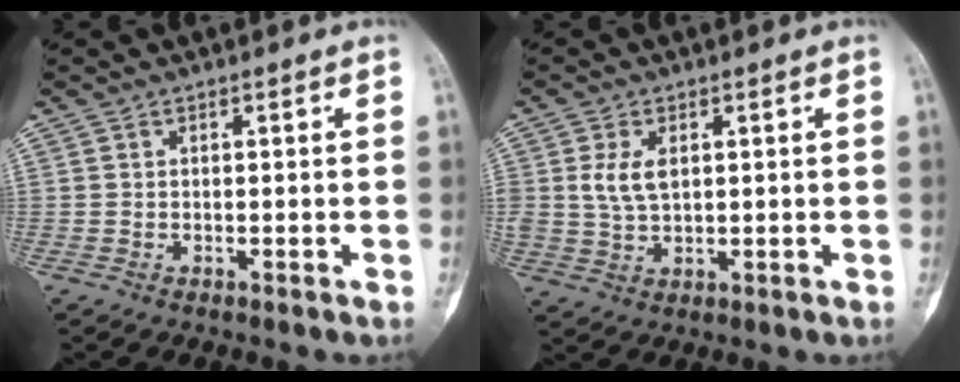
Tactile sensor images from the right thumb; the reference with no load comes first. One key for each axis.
{"total": 5.1, "fx": 1.1, "fy": 2.8, "fz": 4.1, "tx": -0.081, "ty": -0.002, "tz": 0.026}